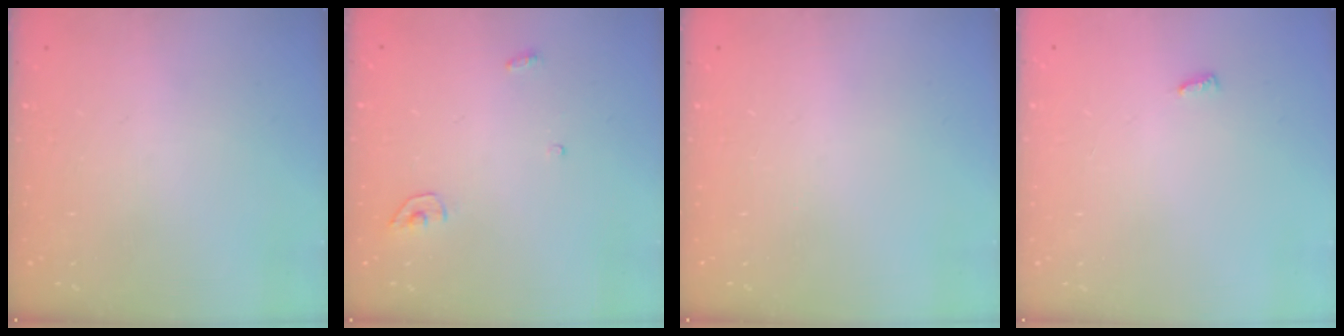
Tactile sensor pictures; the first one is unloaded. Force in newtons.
{"total": 3.4, "press": 3.4, "slide": 0.3}
{"total": 0.0}
{"total": 2.8, "press": 2.8, "slide": 0.4}